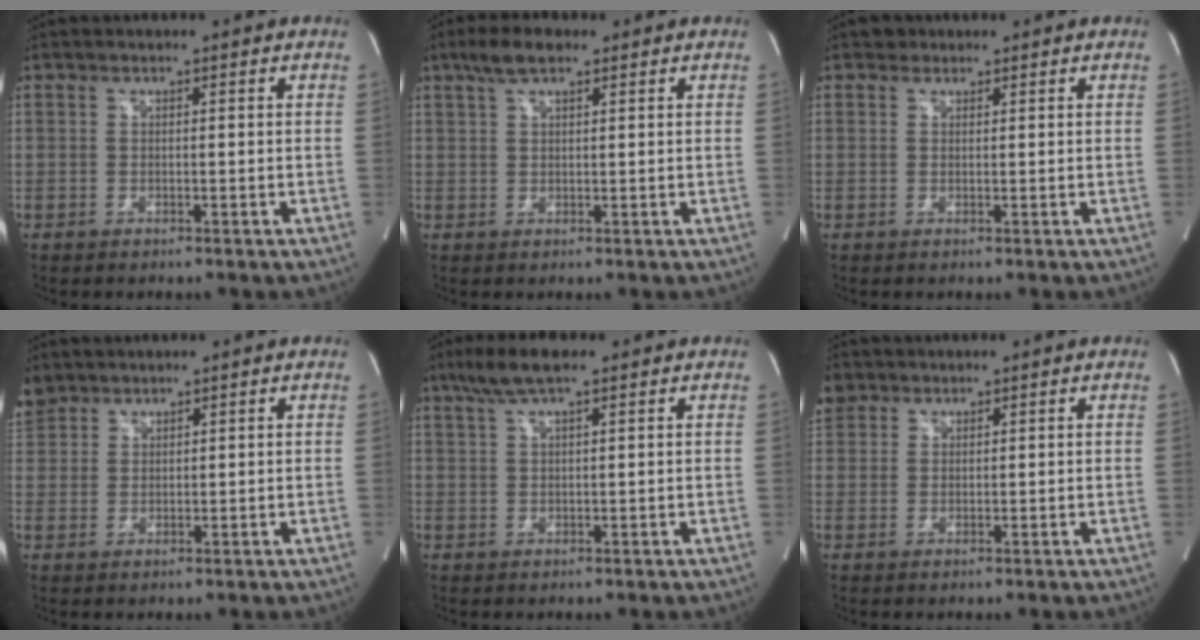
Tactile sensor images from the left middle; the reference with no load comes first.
{"total": 4.5, "force": [3.0, 1.3, 3.0], "torque": [-0.068, 0.016, 0.057]}
{"total": 1.3, "force": [0.9, 0.9, 0.0], "torque": [0.004, 0.005, 0.009]}
{"total": 5.9, "force": [4.7, 3.4, 1.0], "torque": [-0.034, 0.018, 0.102]}
{"total": 5.9, "force": [4.1, 0.9, 4.1], "torque": [-0.091, 0.018, 0.078]}
{"total": 5.2, "force": [3.5, 3.7, 0.9], "torque": [-0.029, 0.019, 0.074]}